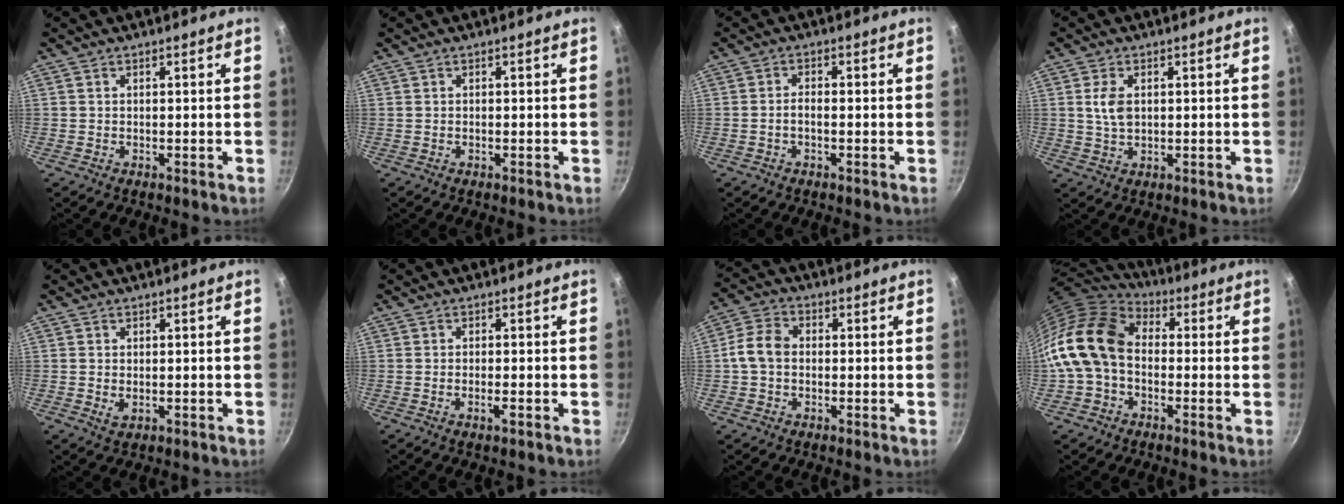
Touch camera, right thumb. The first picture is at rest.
{"total": 0.0}
{"total": 1.9, "force": [-0.7, 0.9, 1.6], "torque": [-0.029, 0.012, -0.015]}
{"total": 4.8, "force": [0.9, 3.0, 3.6], "torque": [-0.066, 0.000, 0.018]}
{"total": 1.7, "force": [-0.1, 1.2, 1.1], "torque": [-0.021, -0.005, 0.002]}
{"total": 1.8, "force": [-0.9, 0.3, 1.5], "torque": [-0.031, 0.003, -0.019]}
{"total": 6.2, "force": [-0.2, 4.7, 4.0], "torque": [-0.068, 0.018, -0.017]}
{"total": 16.5, "force": [-1.2, 12.0, 11.3], "torque": [-0.208, 0.040, -0.041]}